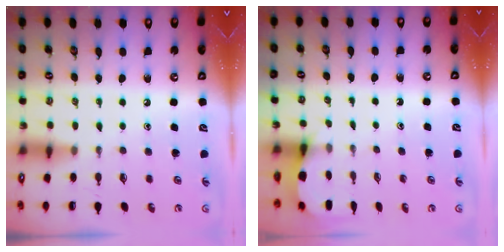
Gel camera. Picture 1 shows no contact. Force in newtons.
{"total": 2.8, "press": 2.8, "slide": 0.3}